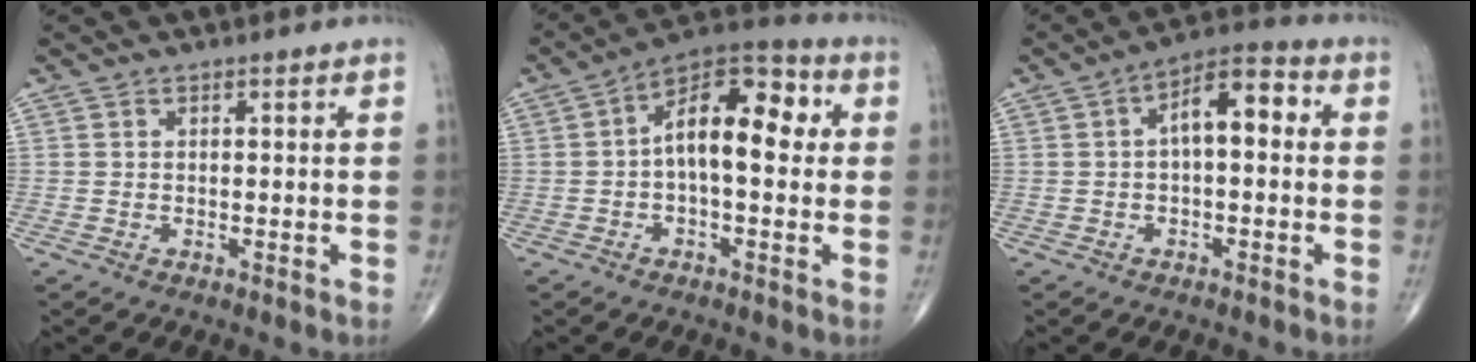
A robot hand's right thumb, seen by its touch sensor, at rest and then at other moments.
{"total": 13.3, "force": [1.1, 6.5, 11.5], "torque": [-0.158, 0.043, 0.003]}
{"total": 8.5, "force": [0.9, 4.1, 7.5], "torque": [-0.103, 0.033, 0.002]}